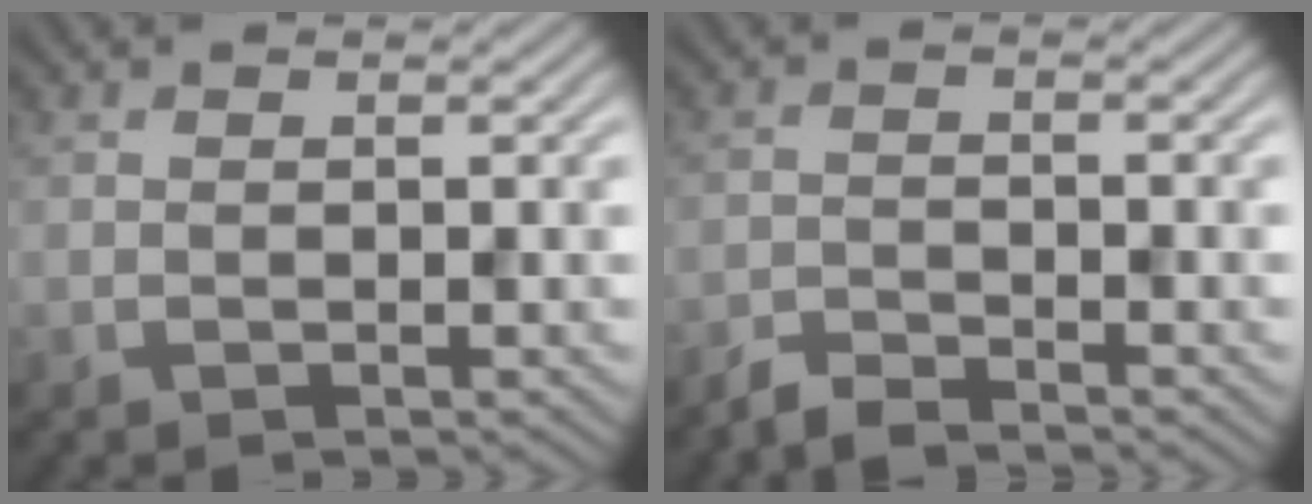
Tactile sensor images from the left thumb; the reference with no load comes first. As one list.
[{"total": 2.8, "force": [-2.7, 0.1, 0.7], "torque": [-0.014, -0.003, -0.058]}]